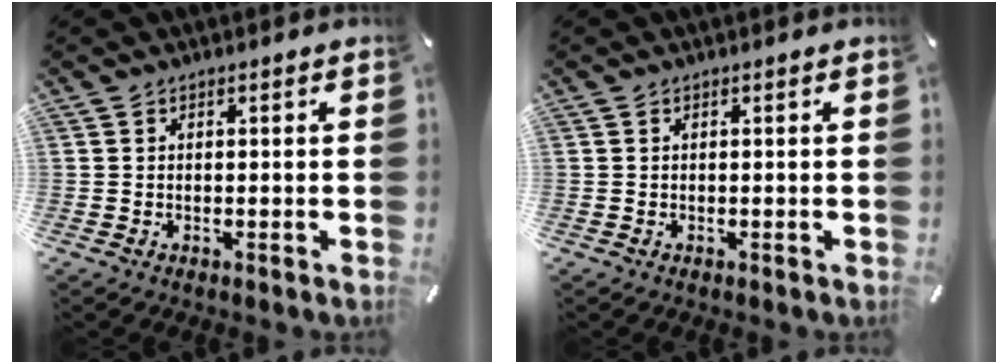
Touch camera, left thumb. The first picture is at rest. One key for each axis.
{"total": 0.0}